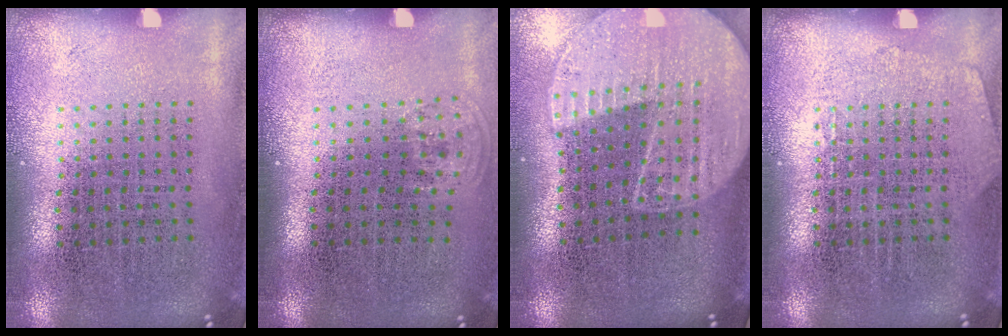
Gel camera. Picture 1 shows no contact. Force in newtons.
{"total": 0.8, "press": 0.6, "slide": 0.5}
{"total": 2.3, "press": 2.0, "slide": 1.1}
{"total": 0.9, "press": 0.9, "slide": 0.0}